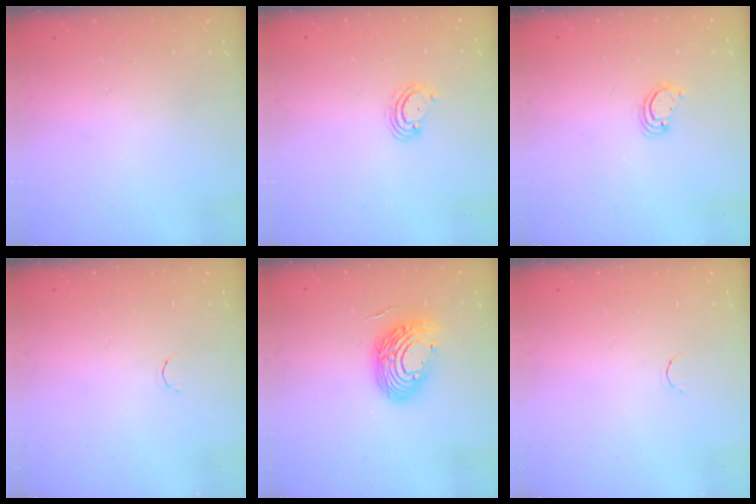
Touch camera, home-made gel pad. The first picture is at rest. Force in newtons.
{"total": 5.5, "press": 5.5, "slide": 0.6}
{"total": 2.6, "press": 2.6, "slide": 0.2}
{"total": 1.8, "press": 1.7, "slide": 0.4}
{"total": 13.3, "press": 13.1, "slide": 2.3}
{"total": 1.8, "press": 1.7, "slide": 0.4}